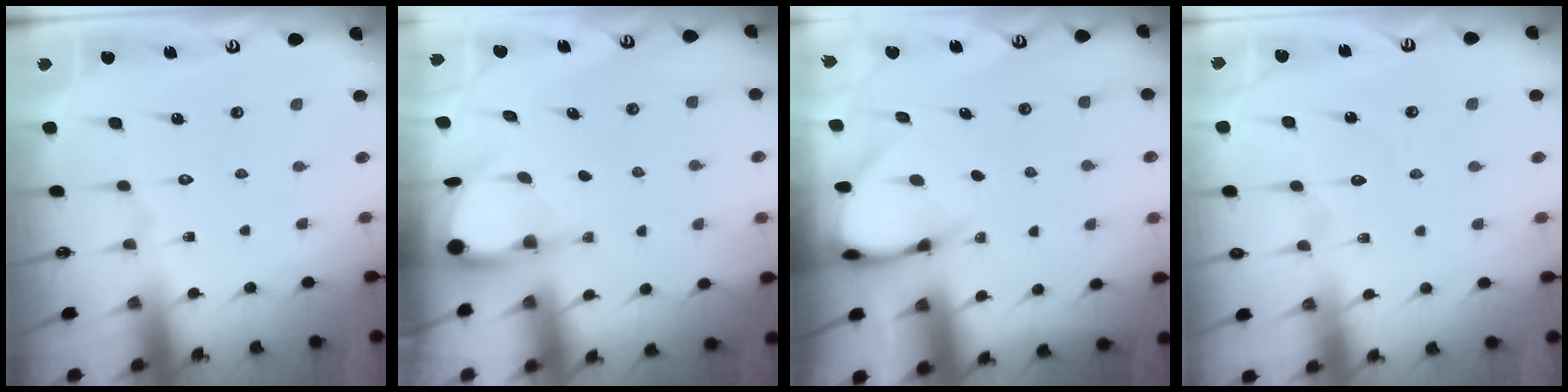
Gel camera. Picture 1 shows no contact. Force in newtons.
{"total": 4.0, "press": 4.0, "slide": 0.3}
{"total": 3.5, "press": 3.5, "slide": 0.2}
{"total": 3.9, "press": 3.9, "slide": 0.4}